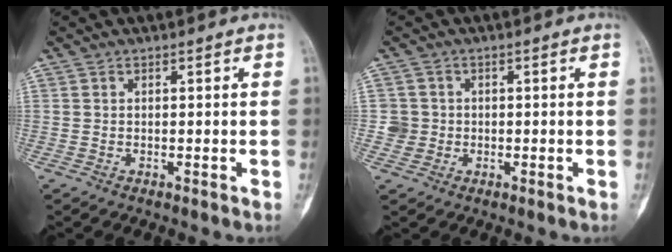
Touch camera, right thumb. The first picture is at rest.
{"total": 2.9, "force": [-0.2, 2.9, 0.1], "torque": [0.020, 0.008, -0.005]}